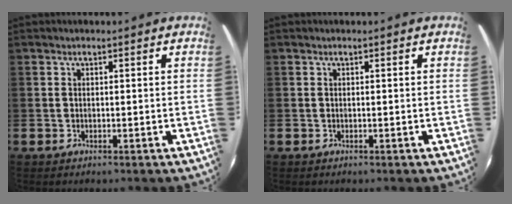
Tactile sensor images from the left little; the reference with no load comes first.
{"total": 0.0}